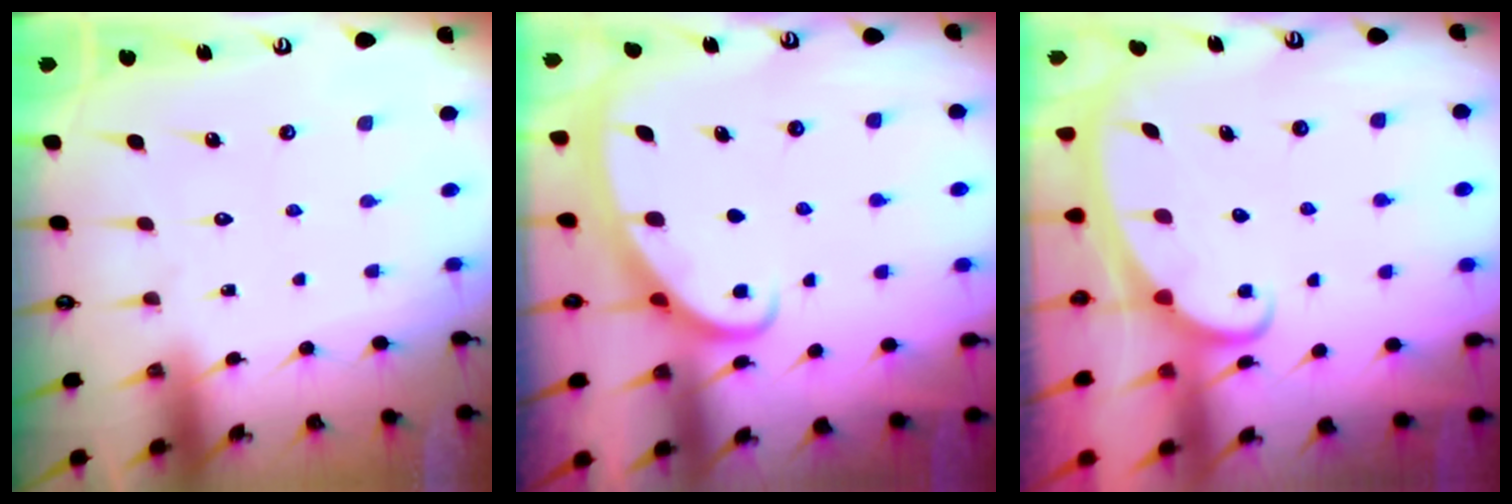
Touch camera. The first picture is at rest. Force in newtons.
{"total": 2.5, "press": 2.4, "slide": 0.4}
{"total": 2.4, "press": 2.4, "slide": 0.3}